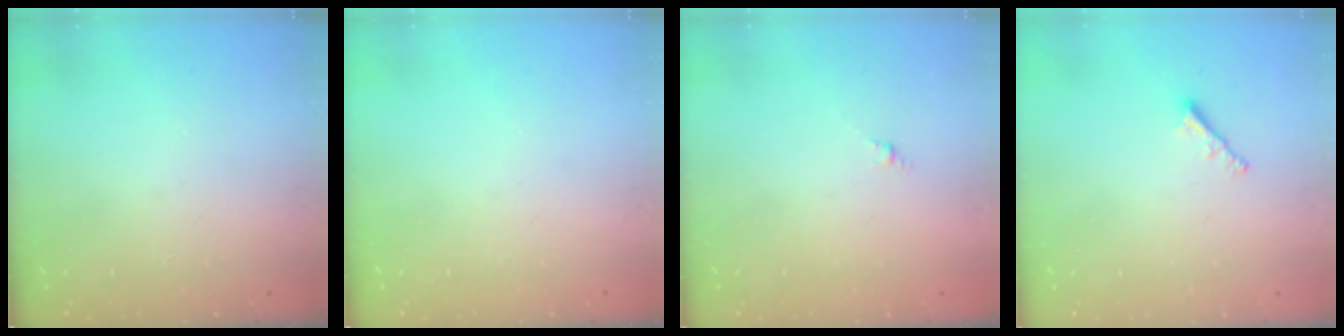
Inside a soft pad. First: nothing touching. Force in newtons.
{"total": 0.0}
{"total": 1.1, "press": 1.0, "slide": 0.5}
{"total": 1.9, "press": 1.9, "slide": 0.5}